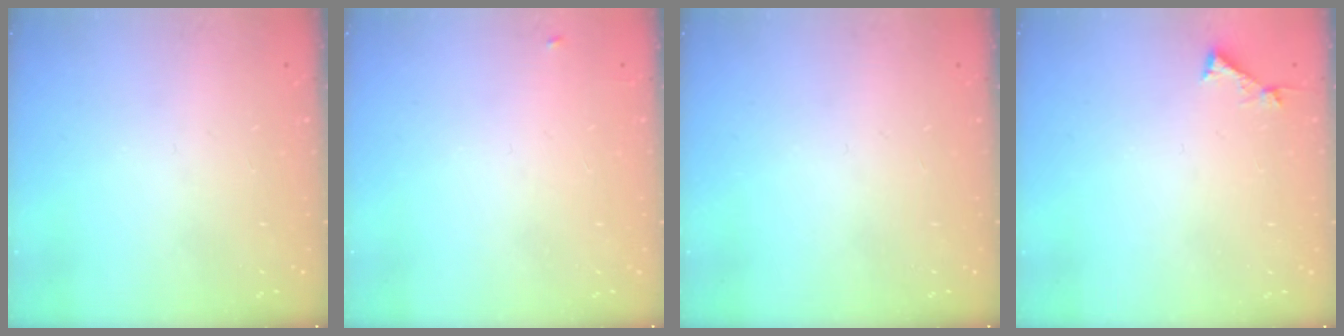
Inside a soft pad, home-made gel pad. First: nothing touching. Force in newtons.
{"total": 3.9, "press": 3.9, "slide": 0.5}
{"total": 0.0}
{"total": 3.1, "press": 3.1, "slide": 0.3}